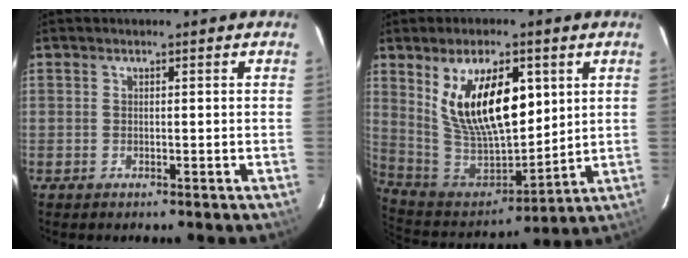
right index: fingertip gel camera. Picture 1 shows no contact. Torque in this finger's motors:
{"motor_torque": [0.89, 0.47, 1.05, 0.21]}